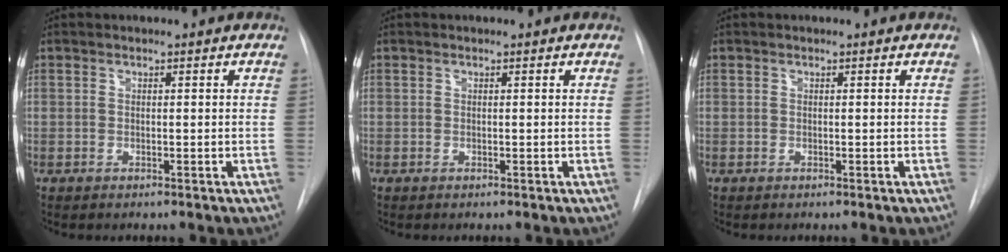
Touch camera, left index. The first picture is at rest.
{"total": 0.0}
{"total": 0.0}